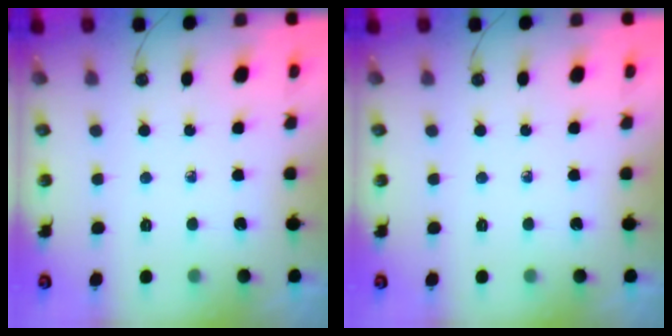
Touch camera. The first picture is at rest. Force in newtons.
{"total": 0.0}